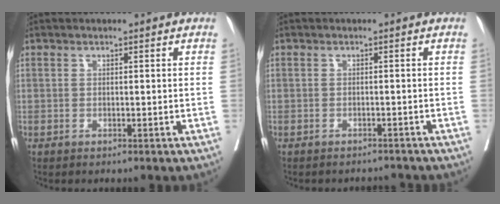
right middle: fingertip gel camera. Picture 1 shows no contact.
{"total": 3.1, "force": [-3.0, 0.6, -0.1], "torque": [0.006, -0.003, -0.038]}